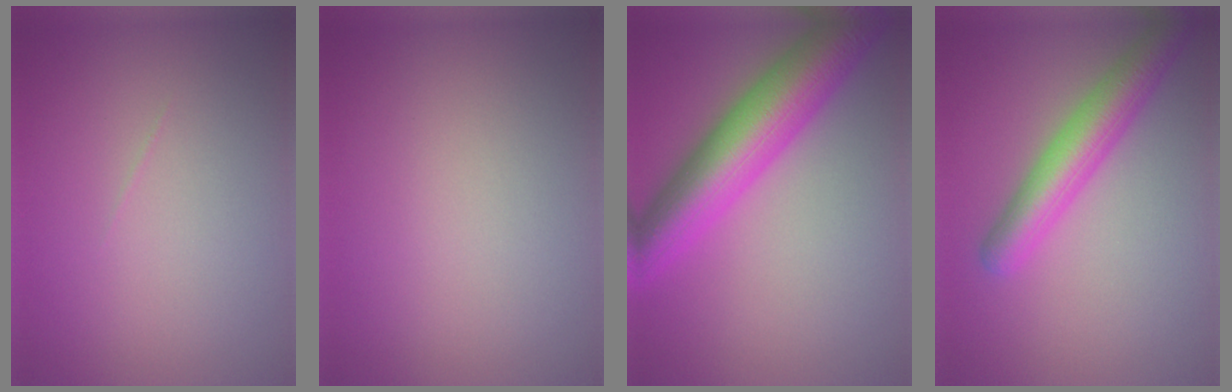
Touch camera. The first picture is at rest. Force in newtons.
{"total": 0.0}
{"total": 9.2, "press": 9.1, "slide": 0.3}
{"total": 5.0, "press": 5.0, "slide": 0.3}